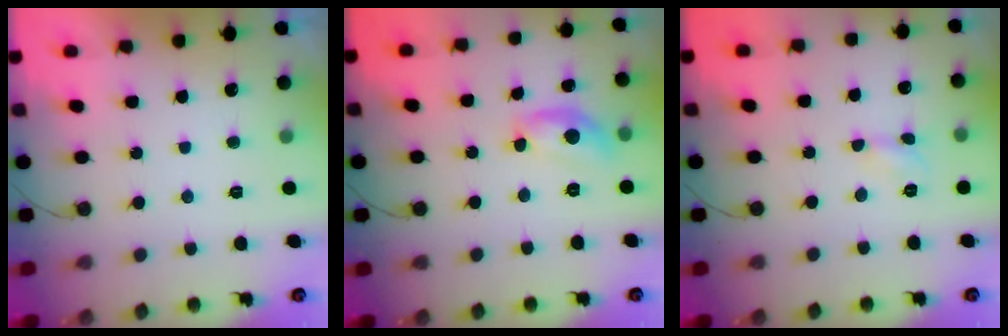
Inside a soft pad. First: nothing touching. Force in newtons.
{"total": 11.1, "press": 11.1, "slide": 0.5}
{"total": 2.9, "press": 2.9, "slide": 0.4}